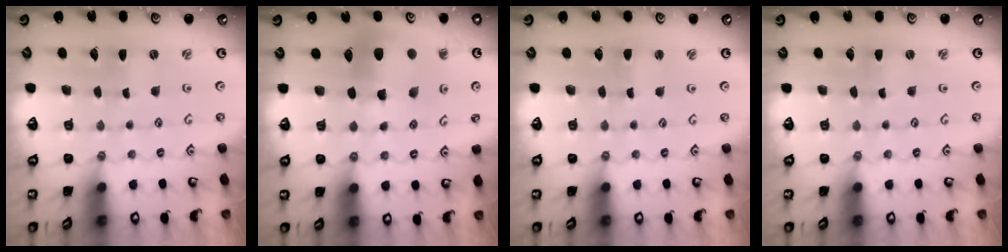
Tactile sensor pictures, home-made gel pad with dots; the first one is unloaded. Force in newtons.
{"total": 10.5, "press": 10.5, "slide": 1.2}
{"total": 0.9, "press": 0.9, "slide": 0.1}
{"total": 0.7, "press": 0.7, "slide": 0.0}